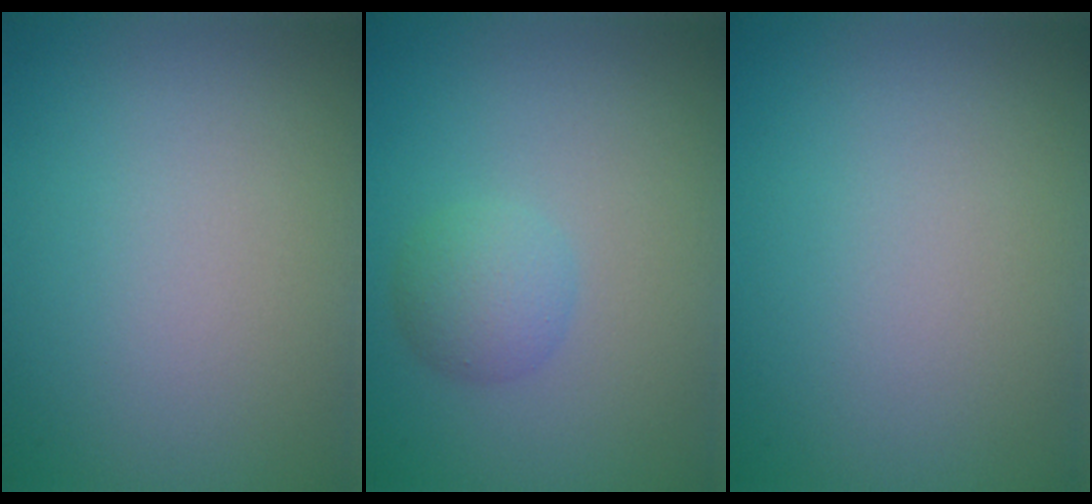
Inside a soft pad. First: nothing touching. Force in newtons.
{"total": 2.3, "press": 2.3, "slide": 0.1}
{"total": 0.0}